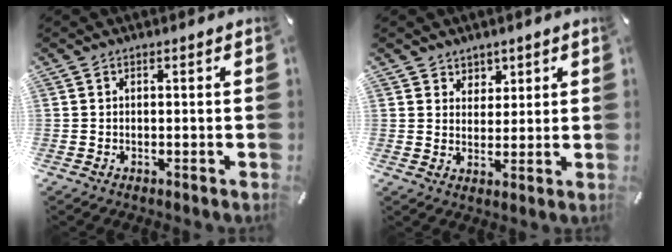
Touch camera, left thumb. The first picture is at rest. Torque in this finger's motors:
{"motor_torque": [0.29, -0.13, 0.03, 0.01, 0.01]}